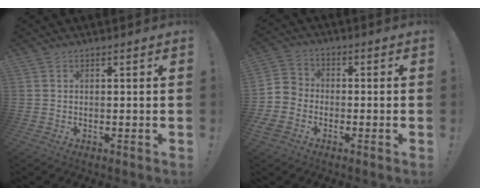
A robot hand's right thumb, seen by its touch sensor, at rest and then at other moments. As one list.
[{"total": 6.3, "force": [-4.0, 4.6, 1.8], "torque": [-0.039, 0.029, -0.074]}]